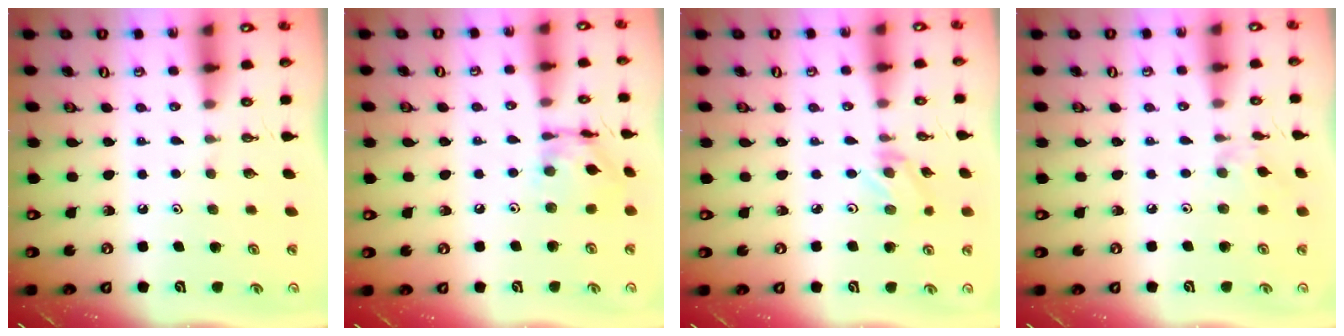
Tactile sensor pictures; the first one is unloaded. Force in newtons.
{"total": 10.7, "press": 10.6, "slide": 0.8}
{"total": 2.1, "press": 2.0, "slide": 0.4}
{"total": 3.0, "press": 3.0, "slide": 0.6}